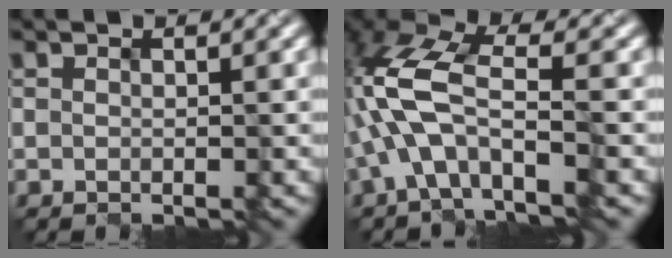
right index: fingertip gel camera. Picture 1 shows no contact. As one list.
[{"total": 9.0, "force": [-2.3, 4.2, 7.7], "torque": [-0.175, 0.016, -0.050]}]